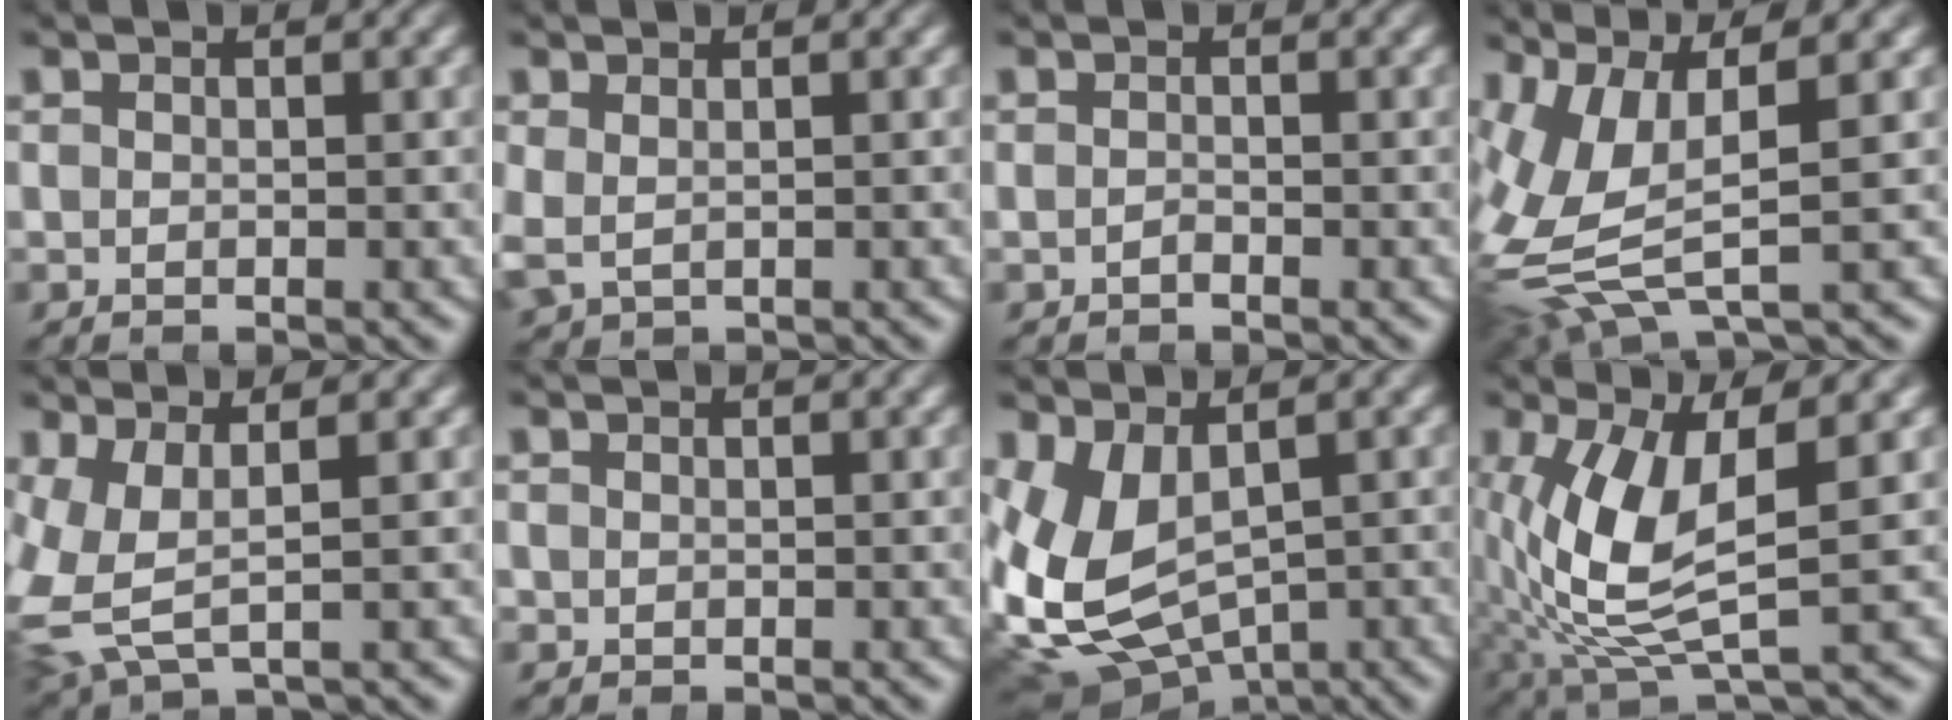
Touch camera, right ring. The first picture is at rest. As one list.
[{"total": 1.4, "force": [0.5, 1.1, 0.7], "torque": [-0.033, -0.018, 0.022]}, {"total": 0.6, "force": [-0.6, 0.0, -0.1], "torque": [-0.003, -0.001, -0.013]}, {"total": 8.9, "force": [0.3, 5.9, 6.7], "torque": [-0.167, -0.030, 0.019]}, {"total": 5.8, "force": [0.2, 4.4, 3.9], "torque": [-0.111, -0.024, 0.011]}, {"total": 0.7, "force": [0.1, 0.7, -0.1], "torque": [-0.003, 0.001, 0.001]}, {"total": 12.4, "force": [-1.6, 10.3, 6.7], "torque": [-0.196, -0.062, -0.004]}, {"total": 8.7, "force": [-0.1, 4.2, 7.6], "torque": [-0.162, -0.025, 0.020]}]